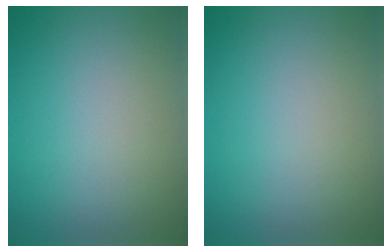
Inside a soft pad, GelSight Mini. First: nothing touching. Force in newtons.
{"total": 0.0}